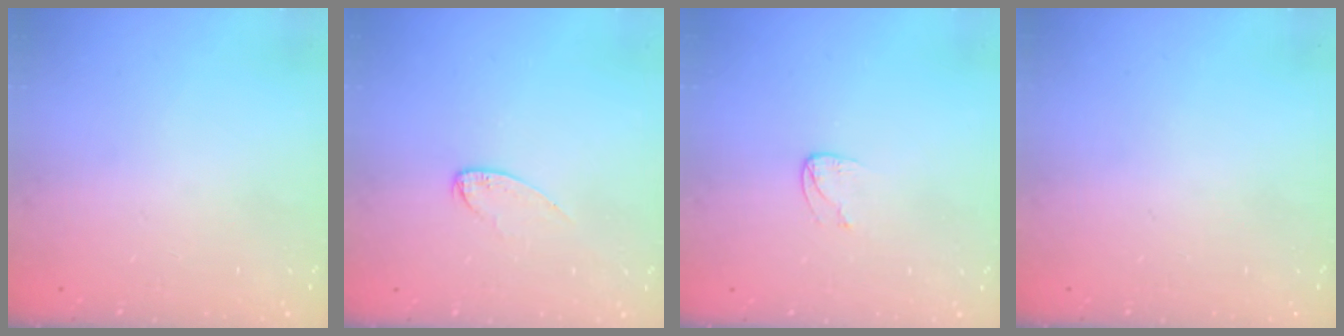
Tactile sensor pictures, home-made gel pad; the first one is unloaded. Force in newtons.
{"total": 7.0, "press": 7.0, "slide": 0.4}
{"total": 3.1, "press": 3.1, "slide": 0.3}
{"total": 0.0}